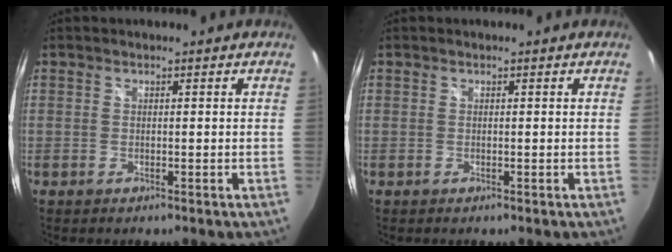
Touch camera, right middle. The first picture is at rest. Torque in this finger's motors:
{"motor_torque": [0.00, 0.00, 0.00, 0.00]}